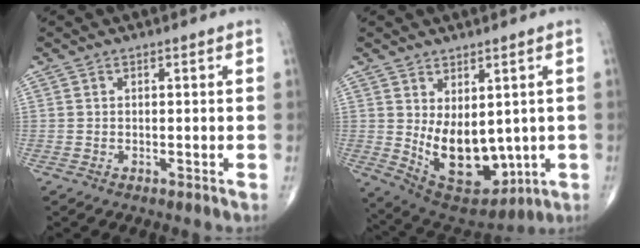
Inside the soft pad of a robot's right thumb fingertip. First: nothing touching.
{"total": 14.4, "force": [-0.3, 8.6, 11.5], "torque": [-0.144, -0.023, 0.031]}